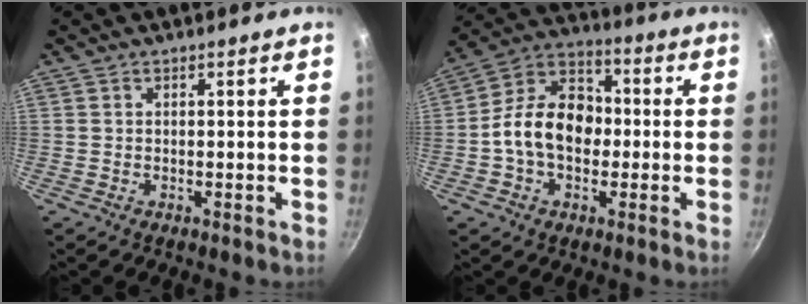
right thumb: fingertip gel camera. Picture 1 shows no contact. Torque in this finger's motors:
{"motor_torque": [-0.01, 1.75, 1.21, -0.88, 0.13]}